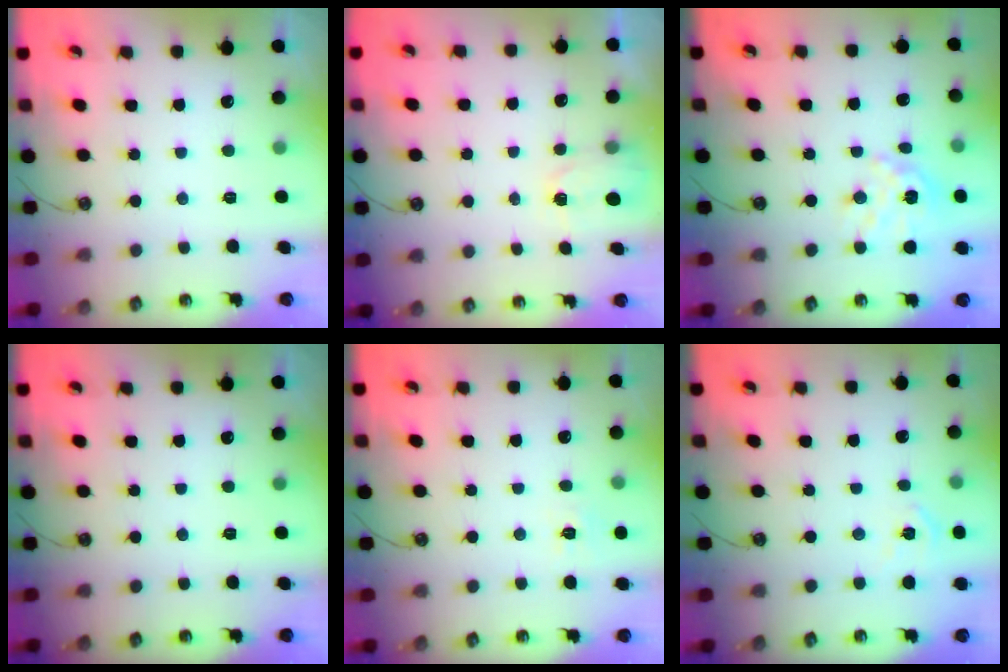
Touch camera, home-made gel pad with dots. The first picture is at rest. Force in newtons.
{"total": 2.4, "press": 2.4, "slide": 0.3}
{"total": 12.1, "press": 12.0, "slide": 1.1}
{"total": 0.0}
{"total": 6.1, "press": 6.1, "slide": 0.7}
{"total": 5.1, "press": 5.0, "slide": 0.7}